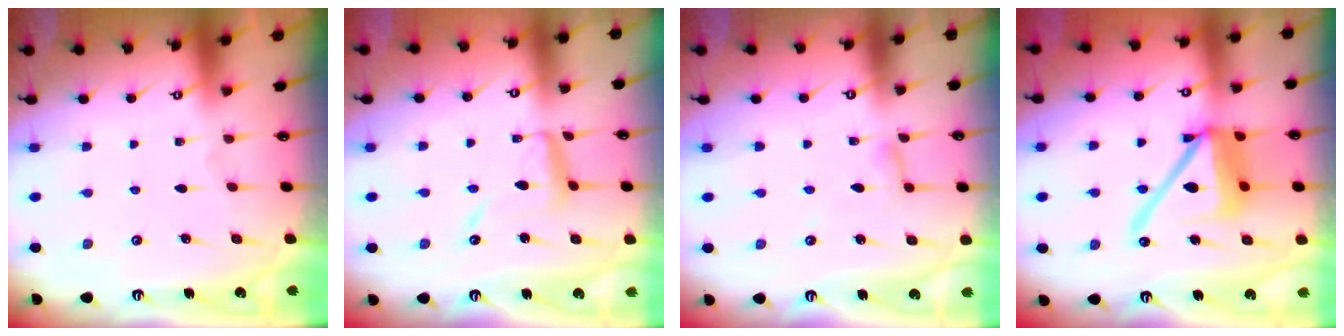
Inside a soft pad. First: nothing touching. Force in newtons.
{"total": 11.3, "press": 11.2, "slide": 1.0}
{"total": 3.1, "press": 3.1, "slide": 0.3}
{"total": 15.8, "press": 15.7, "slide": 2.2}